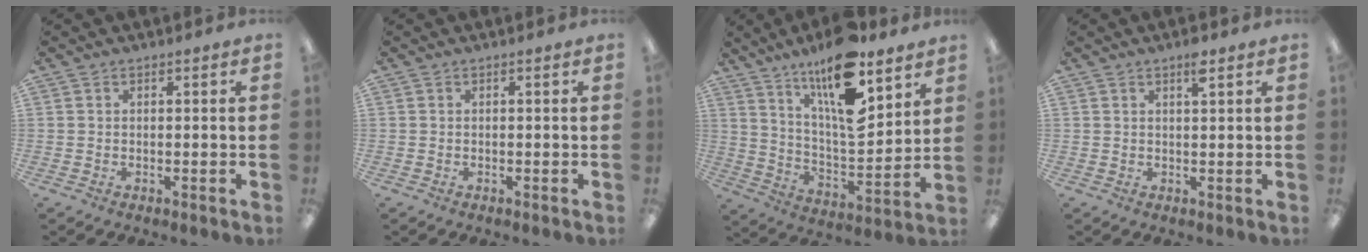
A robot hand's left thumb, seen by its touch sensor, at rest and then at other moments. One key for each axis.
{"total": 0.0}
{"total": 17.0, "fx": 11.5, "fy": 6.4, "fz": 10.7, "tx": -0.168, "ty": -0.066, "tz": 0.194}
{"total": 2.9, "fx": 1.9, "fy": 0.6, "fz": 2.0, "tx": -0.030, "ty": -0.004, "tz": 0.030}